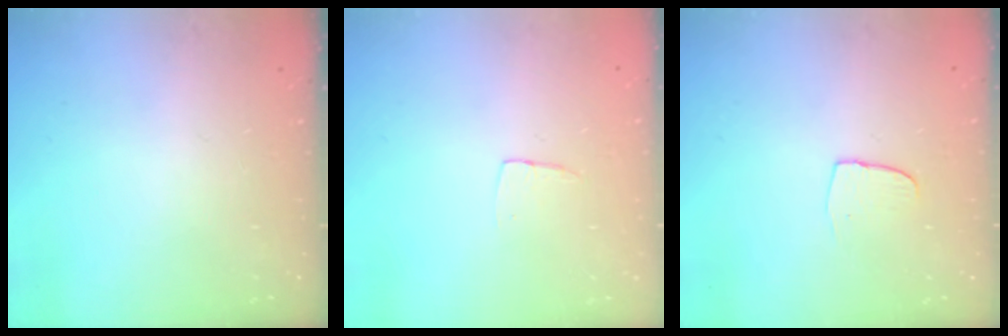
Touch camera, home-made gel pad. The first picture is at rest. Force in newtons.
{"total": 3.3, "press": 3.3, "slide": 0.2}
{"total": 4.2, "press": 4.2, "slide": 0.3}